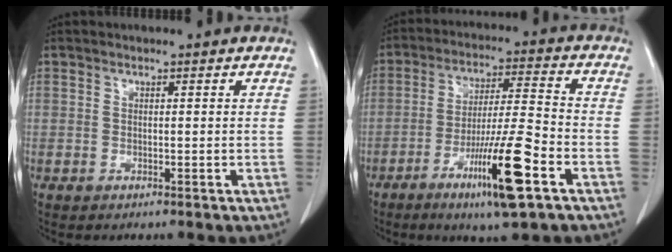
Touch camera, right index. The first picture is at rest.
{"total": 13.3, "force": [-6.4, 0.2, 11.7], "torque": [-0.205, -0.018, -0.111]}